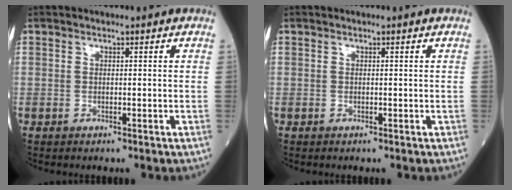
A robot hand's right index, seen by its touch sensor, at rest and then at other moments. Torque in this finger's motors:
{"motor_torque": [0.00, 0.00, 0.00, 0.00]}